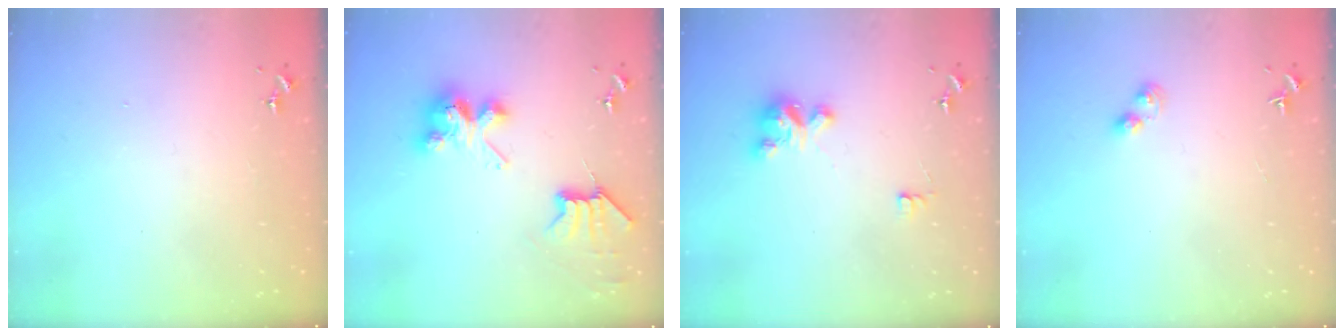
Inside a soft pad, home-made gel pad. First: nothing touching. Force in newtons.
{"total": 7.9, "press": 7.9, "slide": 0.2}
{"total": 6.1, "press": 6.1, "slide": 0.5}
{"total": 3.6, "press": 3.6, "slide": 0.4}